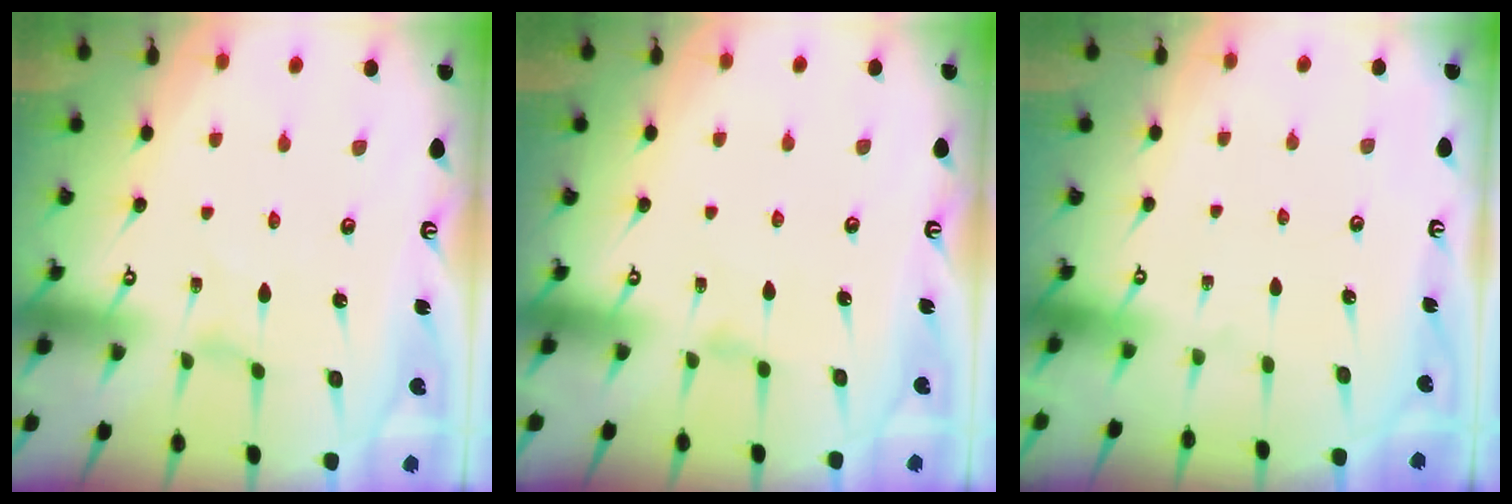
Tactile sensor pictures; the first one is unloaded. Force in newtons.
{"total": 1.5, "press": 1.5, "slide": 0.4}
{"total": 0.0}